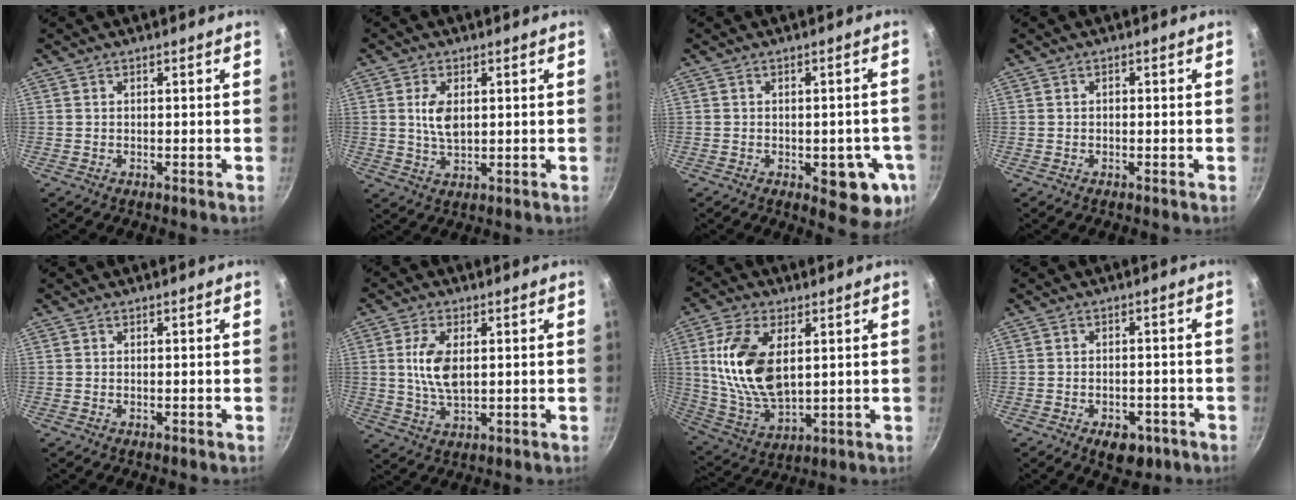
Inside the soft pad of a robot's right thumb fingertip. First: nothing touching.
{"total": 5.3, "force": [1.0, 2.9, 4.4], "torque": [-0.082, -0.007, 0.022]}
{"total": 9.1, "force": [-3.3, 3.8, 7.6], "torque": [-0.065, 0.009, -0.031]}
{"total": 0.6, "force": [-0.1, 0.5, 0.4], "torque": [-0.002, 0.002, -0.005]}
{"total": 0.0}
{"total": 7.7, "force": [1.1, 3.9, 6.5], "torque": [-0.132, -0.006, 0.024]}
{"total": 16.3, "force": [3.3, 8.7, 13.4], "torque": [-0.261, -0.014, 0.072]}
{"total": 5.9, "force": [-3.3, 3.4, 3.6], "torque": [-0.034, 0.014, -0.043]}